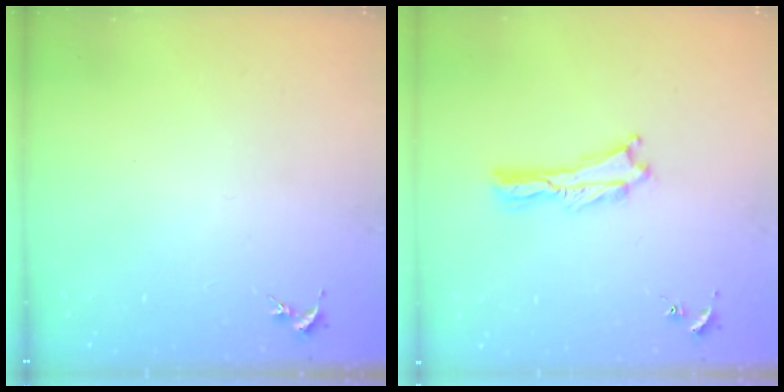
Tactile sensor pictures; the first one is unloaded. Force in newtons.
{"total": 0.6, "press": 0.5, "slide": 0.2}